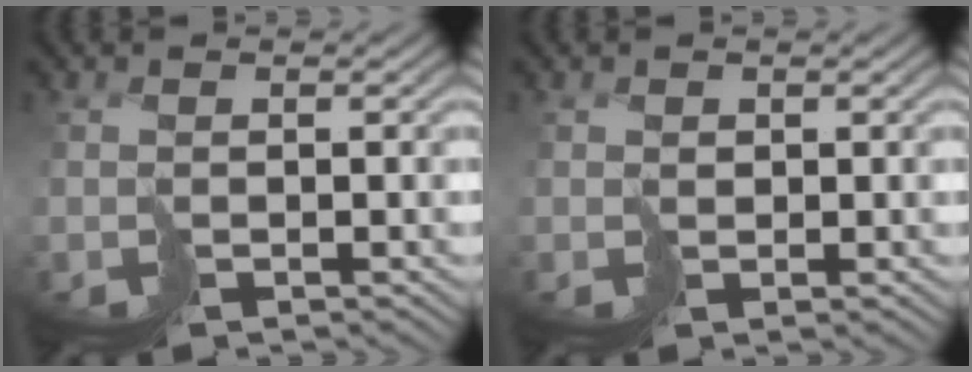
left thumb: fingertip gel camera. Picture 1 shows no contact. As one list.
[{"total": 1.1, "force": [1.0, 0.3, -0.2], "torque": [0.005, 0.004, 0.021]}]